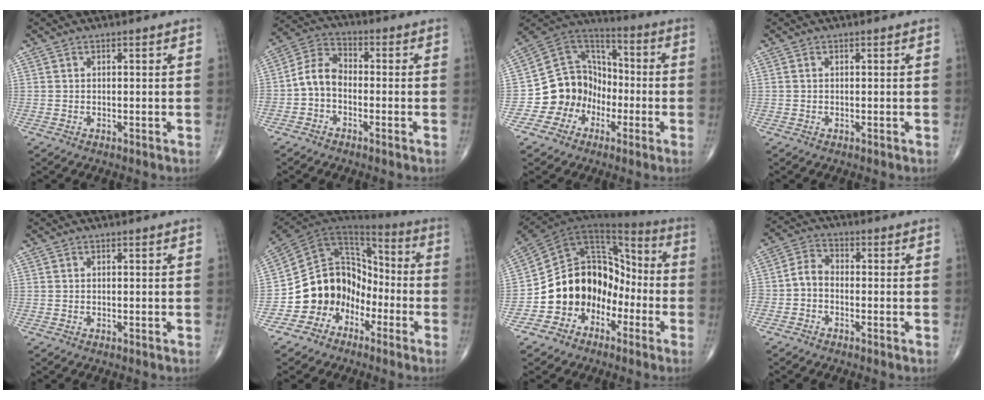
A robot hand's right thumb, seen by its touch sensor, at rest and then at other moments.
{"total": 6.6, "force": [-1.8, 4.7, 4.3], "torque": [-0.069, 0.032, -0.050]}
{"total": 13.0, "force": [-4.5, 11.6, 3.5], "torque": [-0.006, 0.082, -0.082]}
{"total": 0.0}
{"total": 0.0}
{"total": 14.7, "force": [-6.6, 12.0, 5.3], "torque": [-0.044, 0.095, -0.122]}
{"total": 16.7, "force": [-6.4, 13.3, 7.9], "torque": [-0.091, 0.099, -0.114]}
{"total": 4.2, "force": [-1.5, 3.0, 2.6], "torque": [-0.042, 0.022, -0.042]}